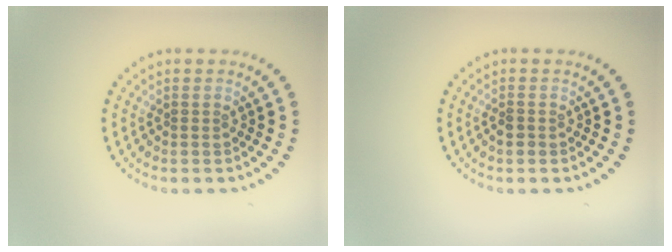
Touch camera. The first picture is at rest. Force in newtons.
{"total": 1.3, "press": 1.2, "slide": 0.6}